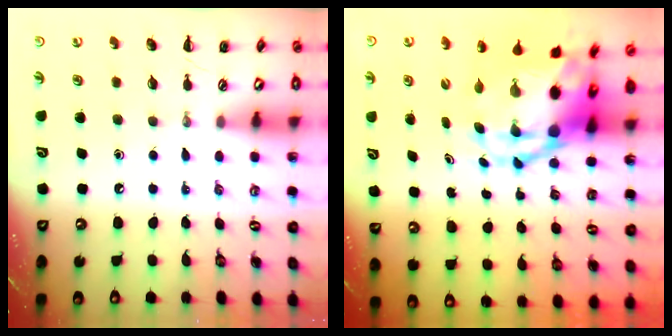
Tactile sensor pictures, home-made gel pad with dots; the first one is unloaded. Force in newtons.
{"total": 9.7, "press": 9.2, "slide": 2.9}